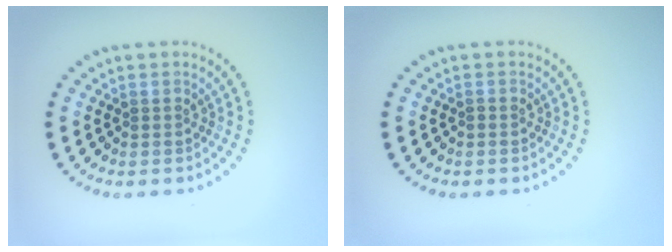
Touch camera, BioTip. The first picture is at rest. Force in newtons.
{"total": 0.5, "press": 0.5, "slide": 0.2}